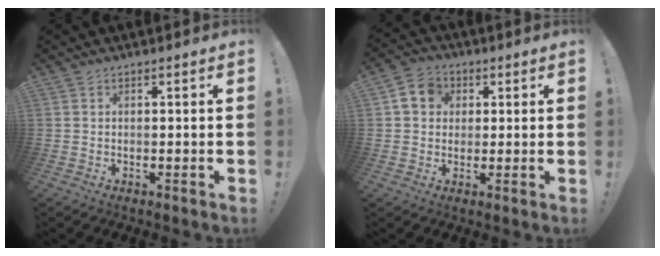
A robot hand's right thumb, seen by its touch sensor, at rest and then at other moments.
{"total": 8.1, "force": [2.3, 6.9, 3.5], "torque": [-0.046, 0.004, 0.046]}